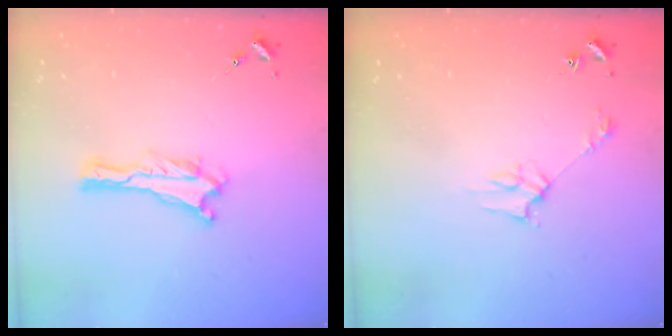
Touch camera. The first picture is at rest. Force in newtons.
{"total": 2.8, "press": 2.8, "slide": 0.2}